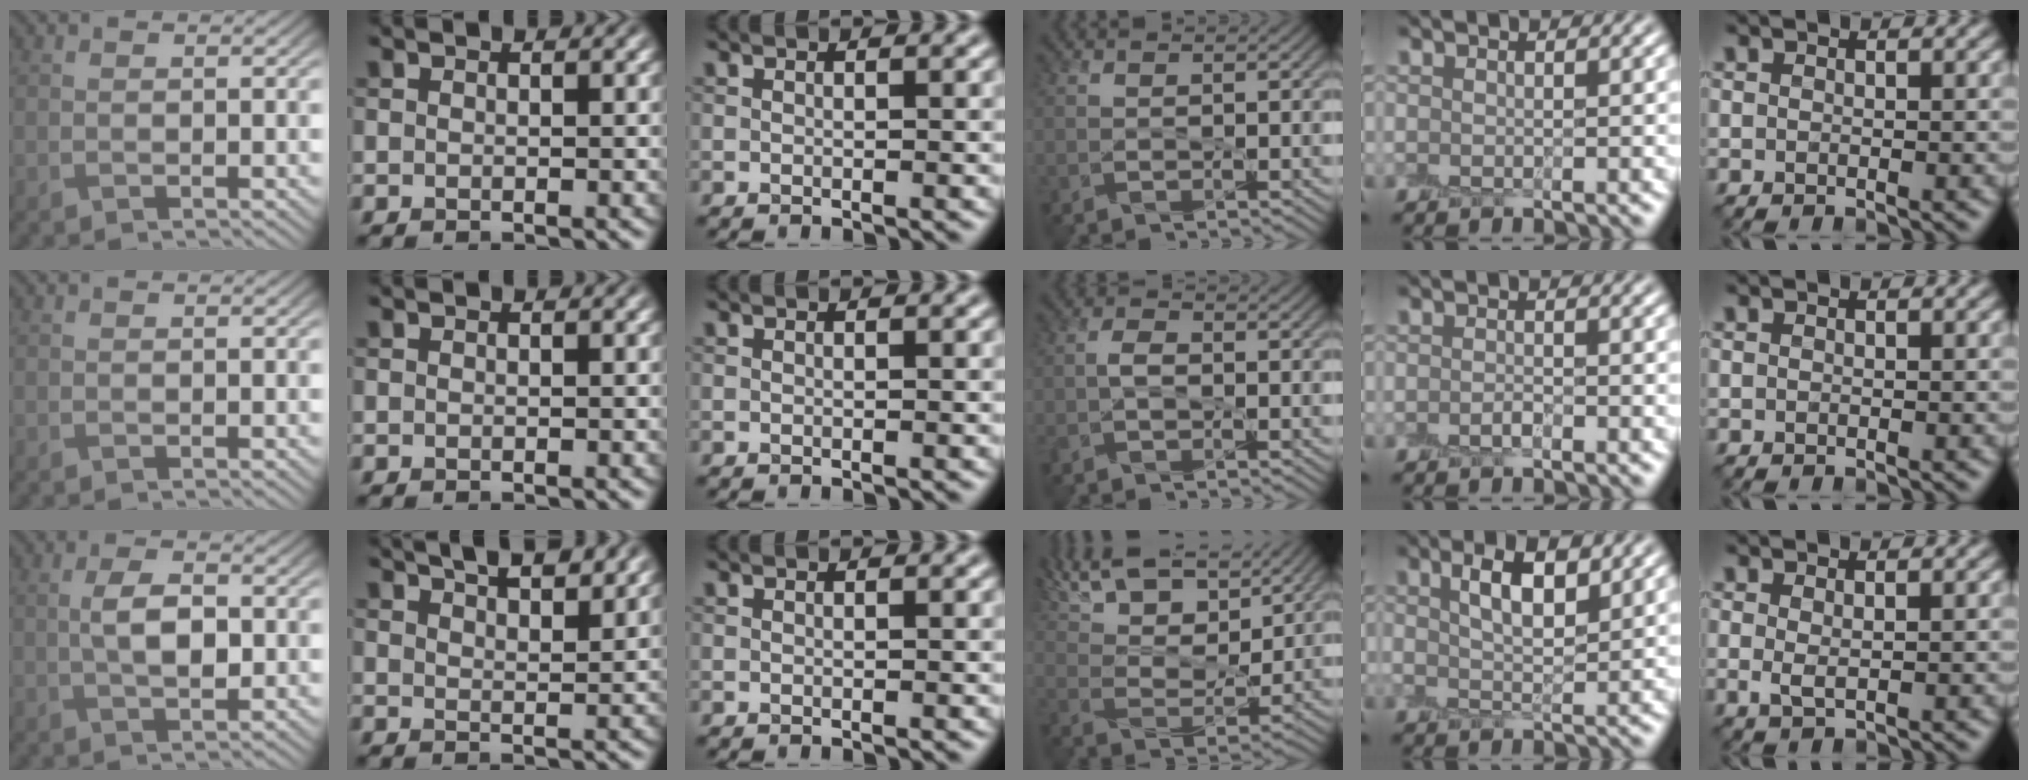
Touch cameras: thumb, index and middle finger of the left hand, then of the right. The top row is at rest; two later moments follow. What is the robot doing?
{"motion": "peel", "object": "shipping label"}